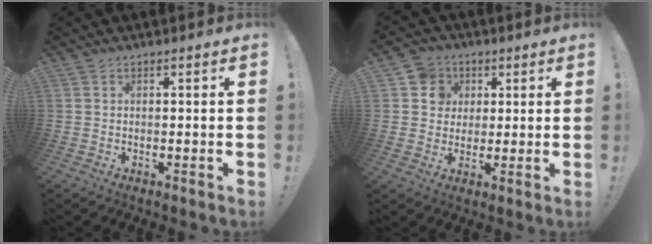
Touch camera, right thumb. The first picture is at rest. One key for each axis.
{"total": 8.0, "fx": 2.1, "fy": 7.6, "fz": 1.4, "tx": -0.023, "ty": -0.005, "tz": 0.044}